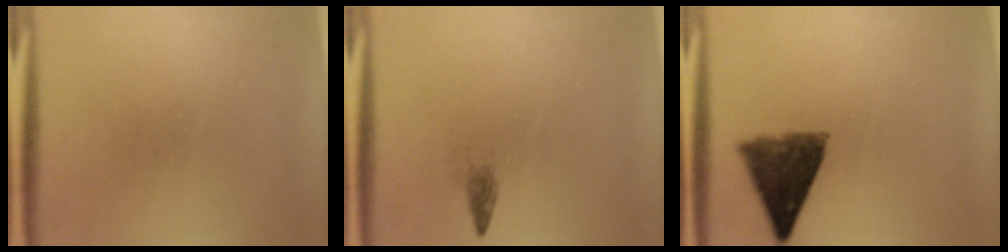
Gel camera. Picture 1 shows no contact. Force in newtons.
{"total": 1.0}
{"total": 8.6}